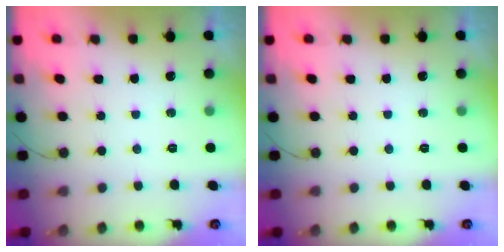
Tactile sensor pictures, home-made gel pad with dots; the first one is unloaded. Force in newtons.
{"total": 0.0}